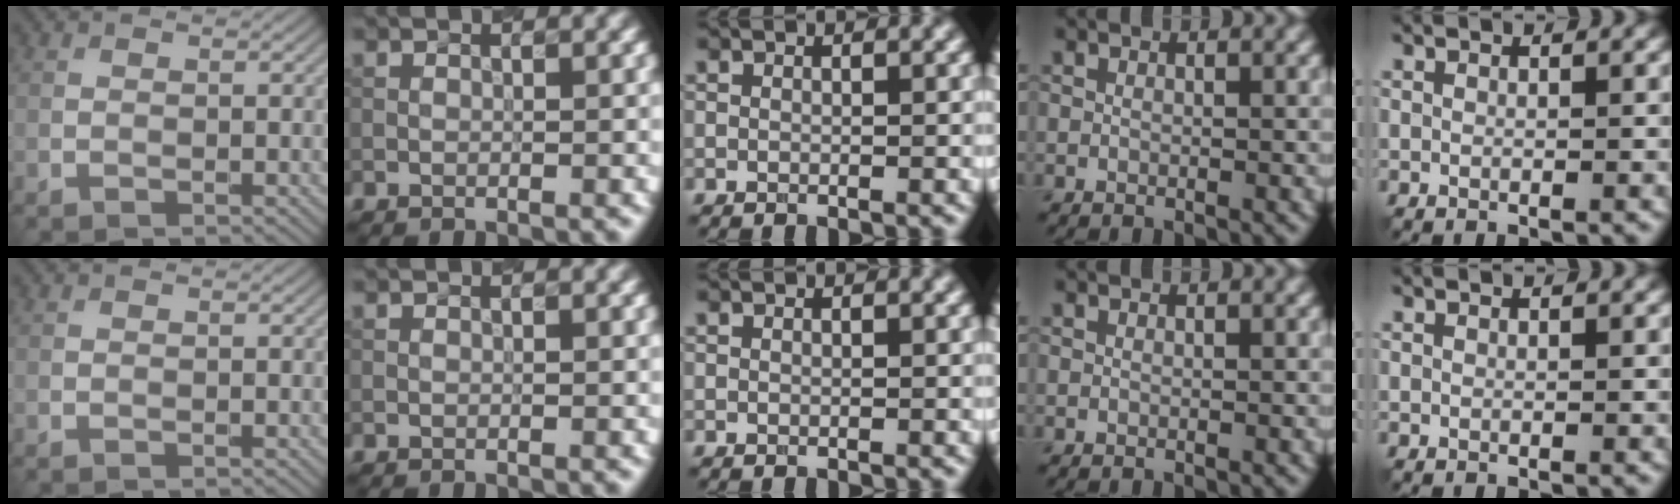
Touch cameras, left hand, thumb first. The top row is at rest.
{}